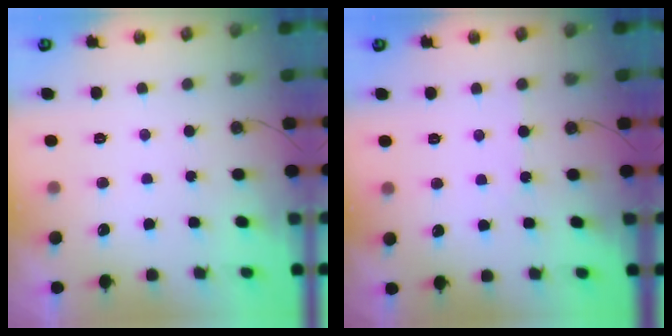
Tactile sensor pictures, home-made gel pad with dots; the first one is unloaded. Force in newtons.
{"total": 1.7, "press": 1.6, "slide": 0.3}